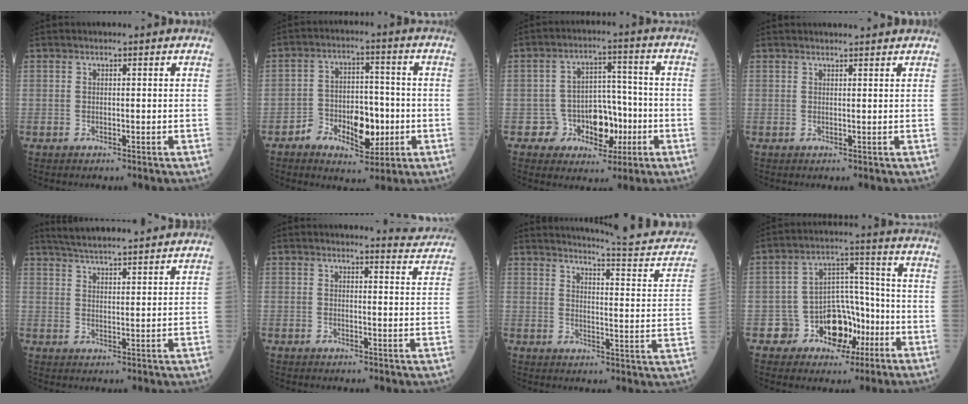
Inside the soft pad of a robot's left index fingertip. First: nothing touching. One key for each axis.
{"total": 8.8, "fx": -3.3, "fy": 5.0, "fz": 6.5, "tx": -0.110, "ty": 0.017, "tz": -0.049}
{"total": 7.9, "fx": -2.8, "fy": 6.2, "fz": 4.0, "tx": -0.049, "ty": 0.026, "tz": -0.036}
{"total": 4.1, "fx": 4.0, "fy": 0.1, "fz": 1.0, "tx": -0.014, "ty": 0.020, "tz": 0.046}
{"total": 16.2, "fx": 14.9, "fy": 1.0, "fz": 6.3, "tx": -0.108, "ty": 0.027, "tz": 0.208}
{"total": 4.9, "fx": 4.9, "fy": -0.1, "fz": -0.3, "tx": -0.001, "ty": -0.031, "tz": 0.037}
{"total": 15.7, "fx": 15.0, "fy": -0.2, "fz": 4.5, "tx": -0.056, "ty": -0.070, "tz": 0.174}
{"total": 9.5, "fx": -4.1, "fy": 7.2, "fz": 4.6, "tx": -0.069, "ty": 0.029, "tz": -0.058}